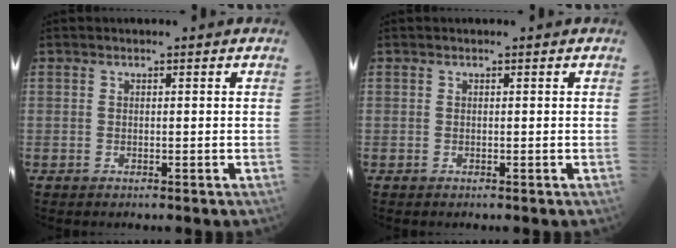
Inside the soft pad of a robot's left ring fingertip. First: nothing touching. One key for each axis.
{"total": 0.0}